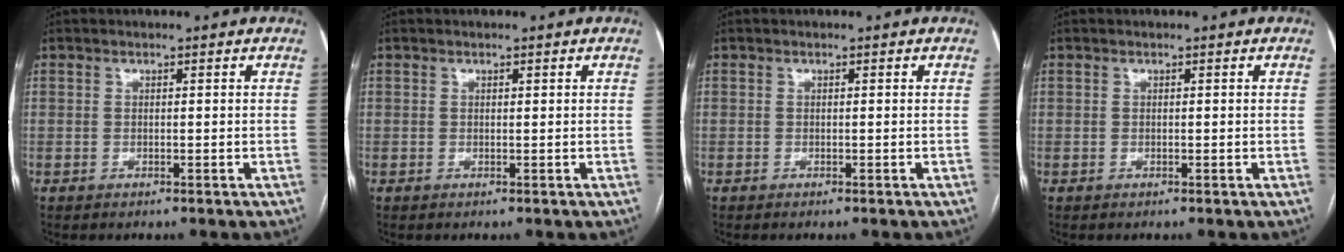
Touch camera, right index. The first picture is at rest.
{"total": 0.0}
{"total": 0.0}
{"total": 0.0}